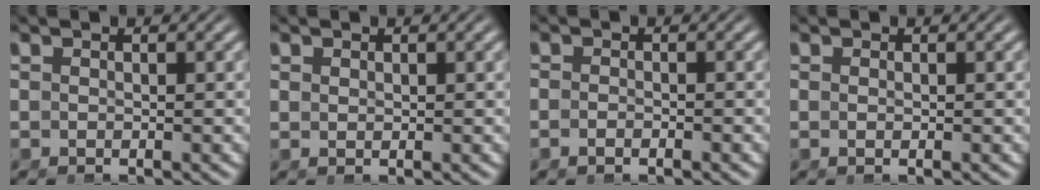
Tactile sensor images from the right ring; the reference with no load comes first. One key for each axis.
{"total": 0.6, "fx": 0.4, "fy": -0.4, "fz": 0.2, "tx": 0.000, "ty": -0.006, "tz": 0.015}
{"total": 1.1, "fx": -0.9, "fy": 0.5, "fz": 0.5, "tx": -0.017, "ty": -0.005, "tz": -0.015}
{"total": 0.7, "fx": -0.2, "fy": -0.5, "fz": 0.4, "tx": -0.007, "ty": -0.006, "tz": 0.001}